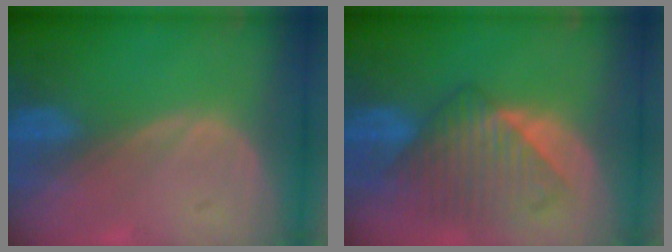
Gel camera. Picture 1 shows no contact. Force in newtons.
{"total": 8.9, "press": 8.1, "slide": 3.8}